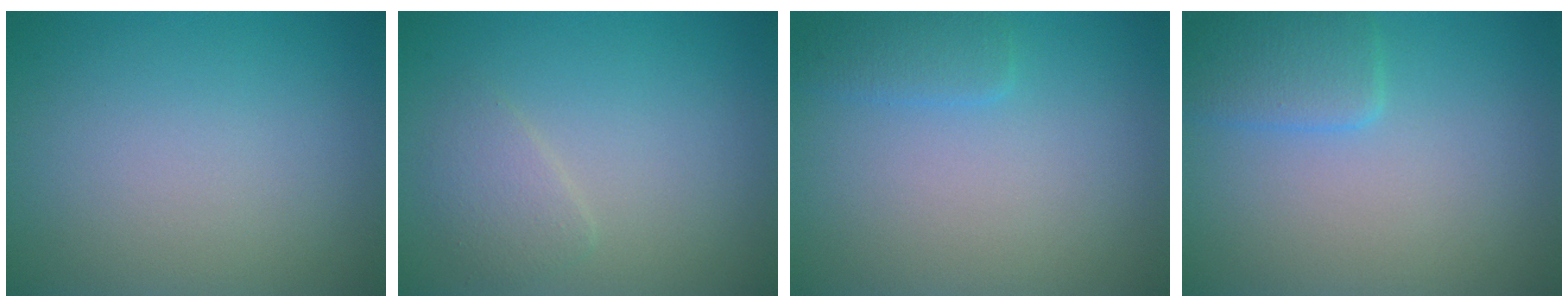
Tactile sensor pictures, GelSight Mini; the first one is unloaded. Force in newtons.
{"total": 1.7, "press": 1.7, "slide": 0.1}
{"total": 1.6, "press": 1.6, "slide": 0.0}
{"total": 2.6, "press": 2.5, "slide": 0.3}